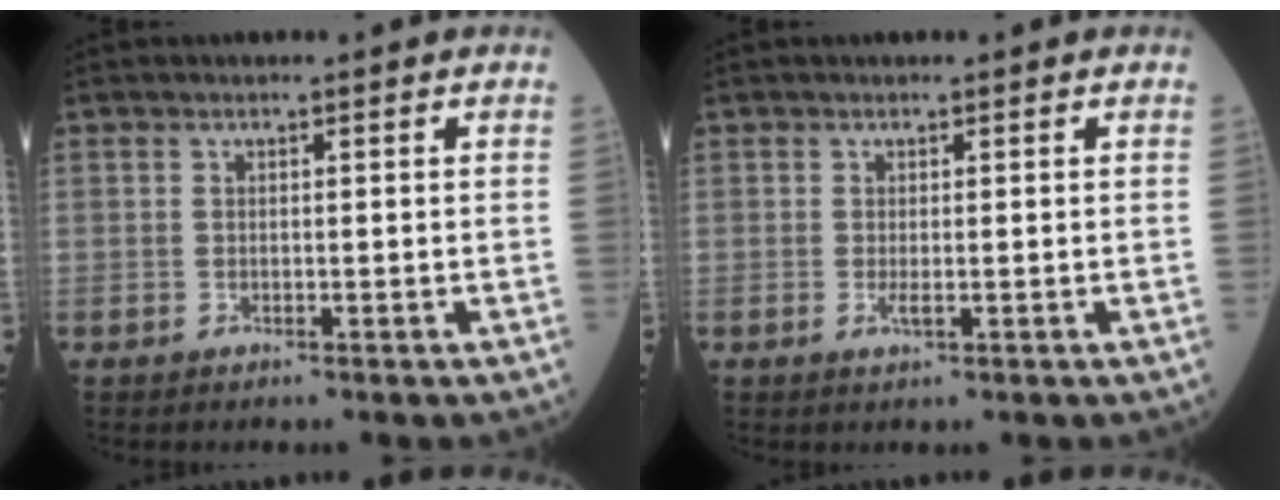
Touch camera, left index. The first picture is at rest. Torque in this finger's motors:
{"motor_torque": [0.58, 0.18, 0.12, 0.04]}